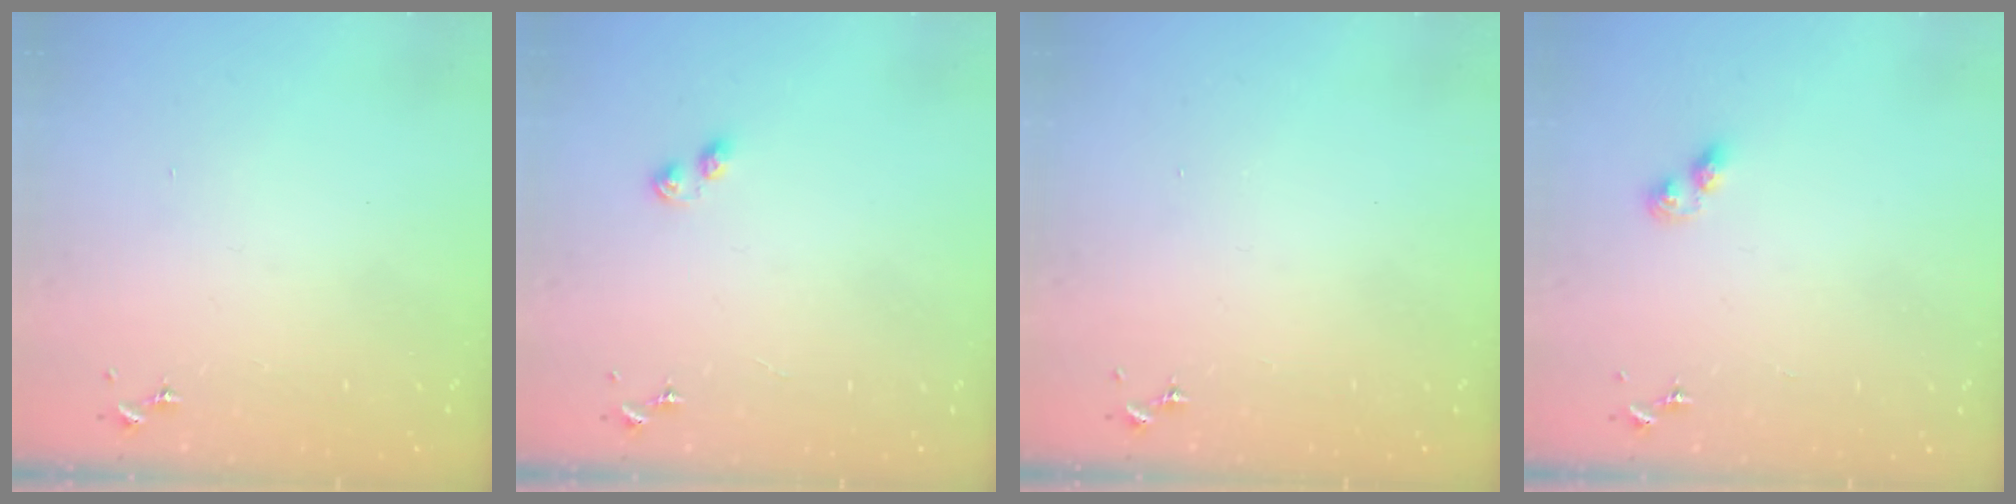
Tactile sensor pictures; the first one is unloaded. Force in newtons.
{"total": 4.4, "press": 4.4, "slide": 0.5}
{"total": 0.0}
{"total": 5.4, "press": 5.4, "slide": 0.6}